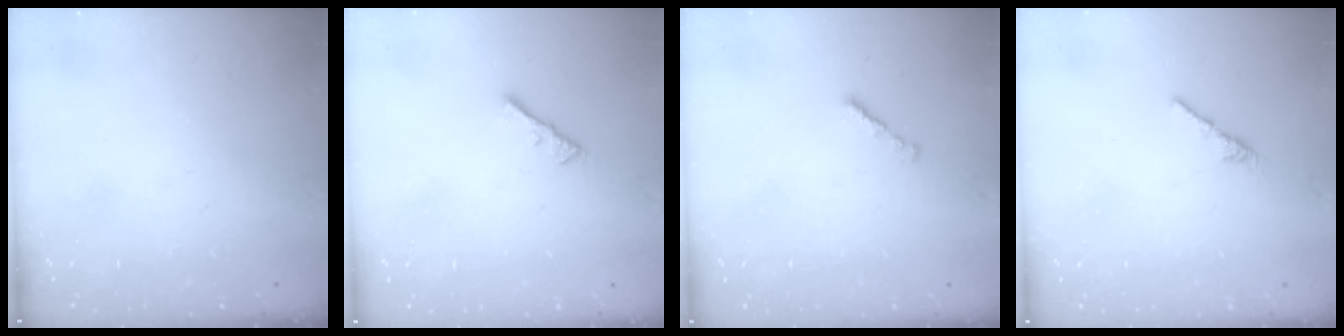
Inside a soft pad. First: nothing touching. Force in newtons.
{"total": 2.3, "press": 2.2, "slide": 0.4}
{"total": 0.8, "press": 0.7, "slide": 0.4}
{"total": 2.1, "press": 2.0, "slide": 0.7}